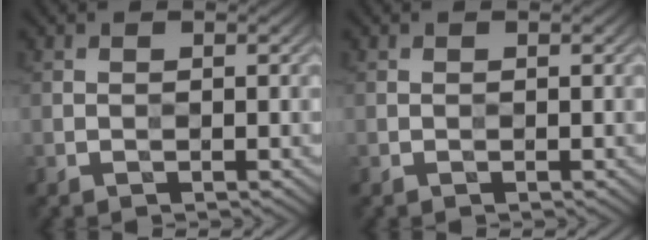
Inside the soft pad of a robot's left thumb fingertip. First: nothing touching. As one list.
[{"total": 0.0}]